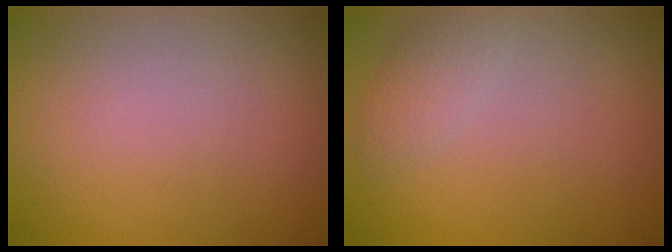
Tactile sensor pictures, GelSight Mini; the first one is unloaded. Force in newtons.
{"total": 1.9, "press": 1.9, "slide": 0.2}